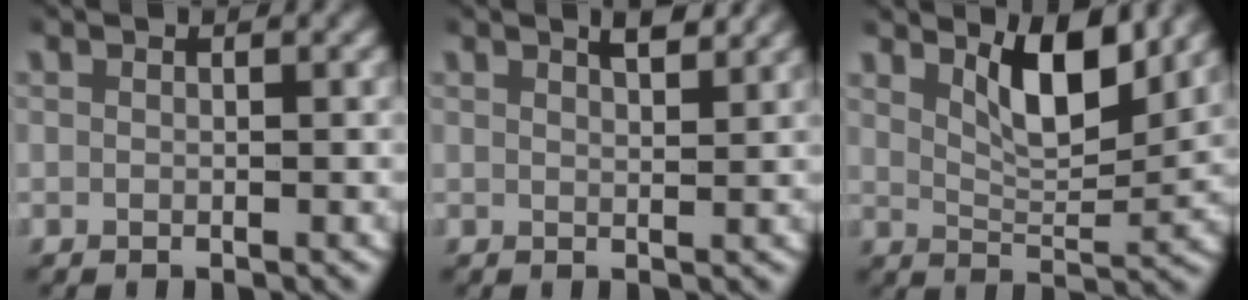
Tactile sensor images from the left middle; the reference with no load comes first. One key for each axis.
{"total": 2.1, "fx": 1.8, "fy": 0.1, "fz": 1.1, "tx": -0.011, "ty": 0.004, "tz": 0.027}
{"total": 5.3, "fx": 3.5, "fy": 1.4, "fz": 3.7, "tx": -0.063, "ty": -0.008, "tz": 0.060}